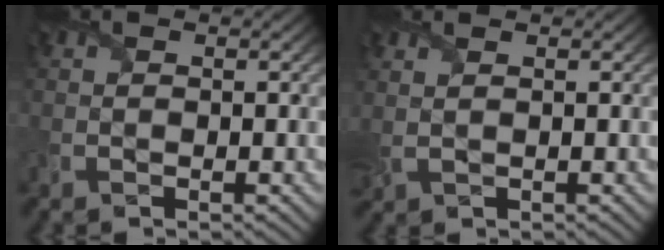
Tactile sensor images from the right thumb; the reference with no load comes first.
{"total": 1.4, "force": [0.9, 0.4, 1.0], "torque": [-0.032, 0.005, 0.024]}